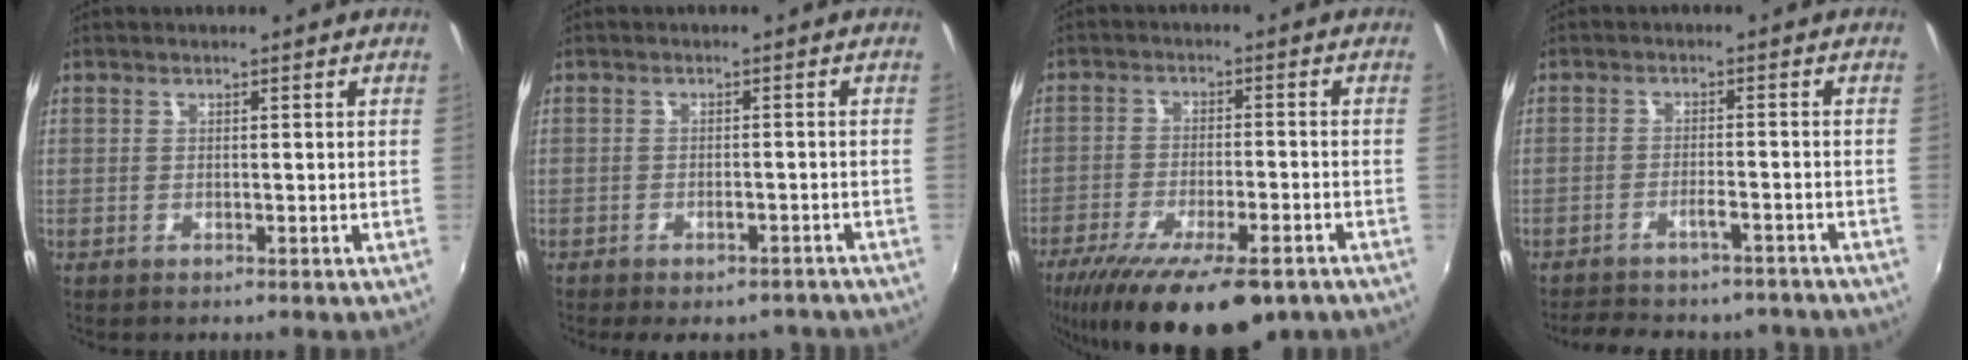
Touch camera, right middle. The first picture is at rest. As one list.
[{"total": 7.2, "force": [-6.1, 2.7, 2.8], "torque": [-0.054, -0.008, -0.070]}, {"total": 19.5, "force": [-13.5, 6.1, 12.6], "torque": [-0.238, -0.055, -0.205]}, {"total": 12.4, "force": [-11.0, 3.6, 4.4], "torque": [-0.100, -0.001, -0.137]}]